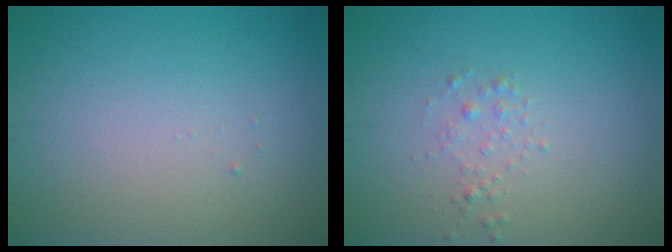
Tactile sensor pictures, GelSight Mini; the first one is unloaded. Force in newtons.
{"total": 0.9, "press": 0.9, "slide": 0.0}